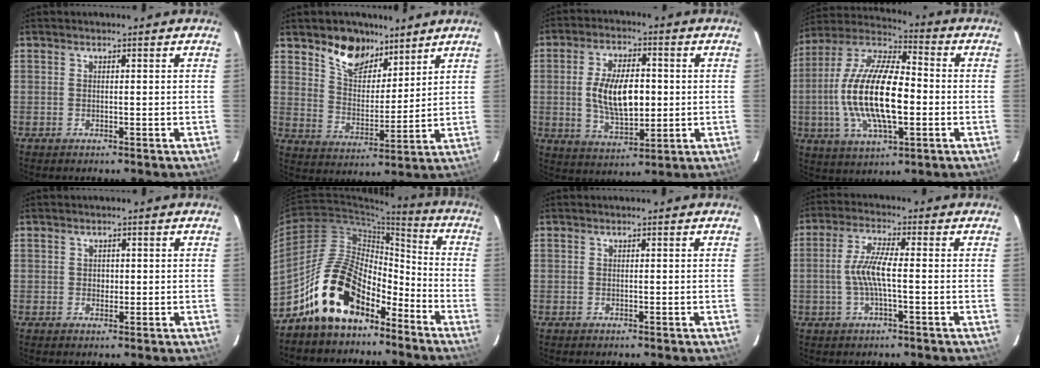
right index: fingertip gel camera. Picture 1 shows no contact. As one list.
[{"total": 10.3, "force": [7.5, 5.8, 4.0], "torque": [-0.067, -0.004, 0.136]}, {"total": 12.1, "force": [0.1, 6.0, 10.5], "torque": [-0.199, -0.002, 0.009]}, {"total": 19.9, "force": [-2.4, 7.8, 18.1], "torque": [-0.361, -0.001, -0.048]}, {"total": 1.4, "force": [0.1, 1.4, 0.2], "torque": [0.001, 0.001, 0.002]}, {"total": 16.7, "force": [-11.2, 8.6, 9.0], "torque": [-0.169, 0.030, -0.188]}, {"total": 0.0}, {"total": 6.4, "force": [-0.9, 1.0, 6.2], "torque": [-0.128, 0.005, -0.018]}]